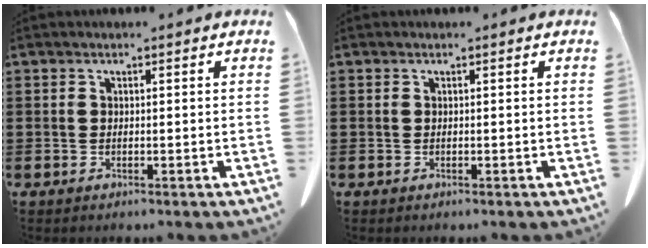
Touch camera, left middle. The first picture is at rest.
{"total": 0.0}